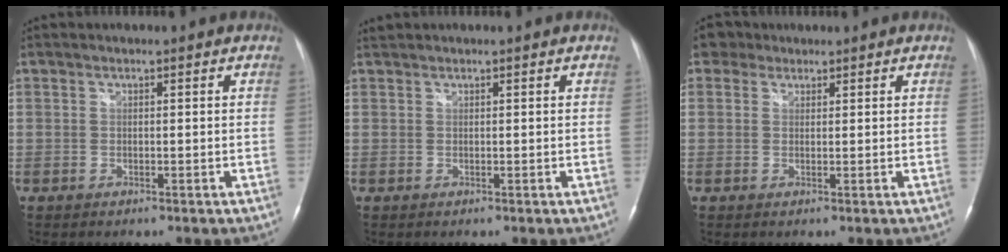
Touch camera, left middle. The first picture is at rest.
{"total": 0.6, "force": [0.6, 0.0, 0.0], "torque": [-0.008, 0.014, 0.017]}
{"total": 2.5, "force": [1.5, 2.0, 0.2], "torque": [-0.001, 0.013, 0.021]}